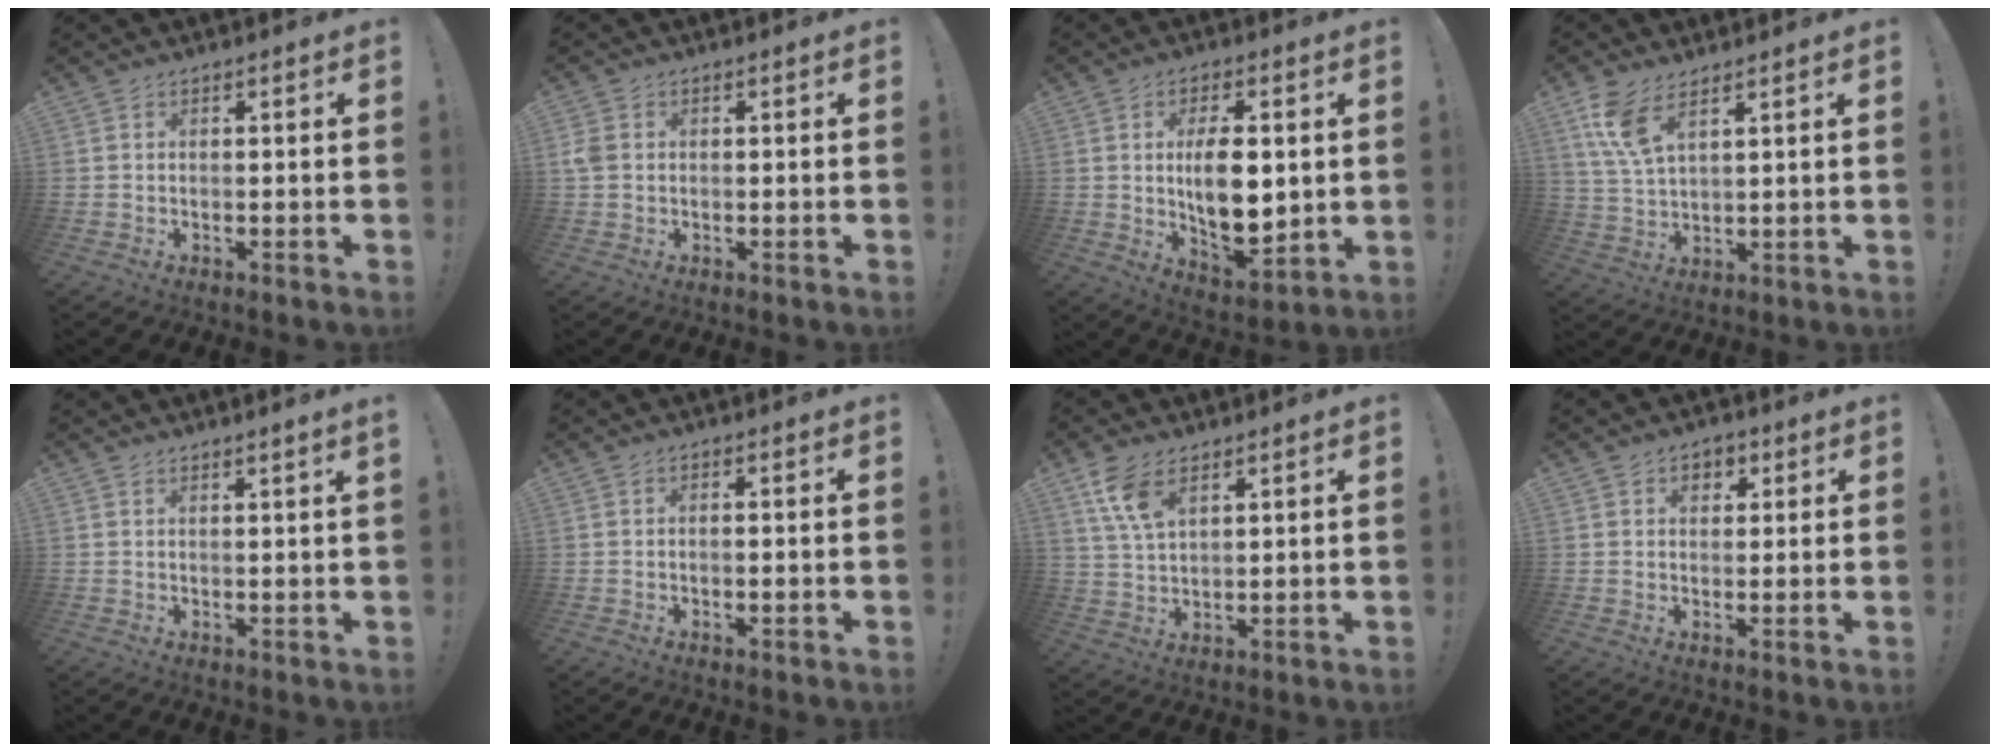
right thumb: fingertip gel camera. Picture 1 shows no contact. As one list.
[{"total": 3.4, "force": [0.5, 2.6, 2.1], "torque": [-0.045, 0.003, 0.012]}, {"total": 13.7, "force": [2.0, 6.8, 11.7], "torque": [-0.197, -0.015, 0.033]}, {"total": 8.9, "force": [5.5, 3.6, 6.0], "torque": [-0.115, -0.025, 0.104]}, {"total": 1.7, "force": [1.4, -0.5, 0.9], "torque": [-0.005, -0.010, 0.021]}, {"total": 0.7, "force": [-0.3, 0.2, 0.6], "torque": [-0.013, 0.004, -0.004]}, {"total": 8.7, "force": [5.2, 4.3, 5.4], "torque": [-0.097, -0.023, 0.097]}, {"total": 4.4, "force": [1.7, 3.5, 2.1], "torque": [-0.020, 0.000, 0.028]}]